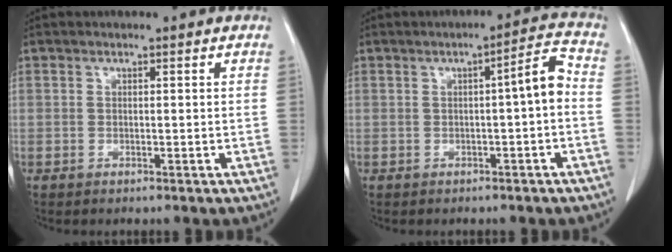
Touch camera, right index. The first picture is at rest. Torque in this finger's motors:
{"motor_torque": [0.47, -0.12, 0.12, 0.04]}